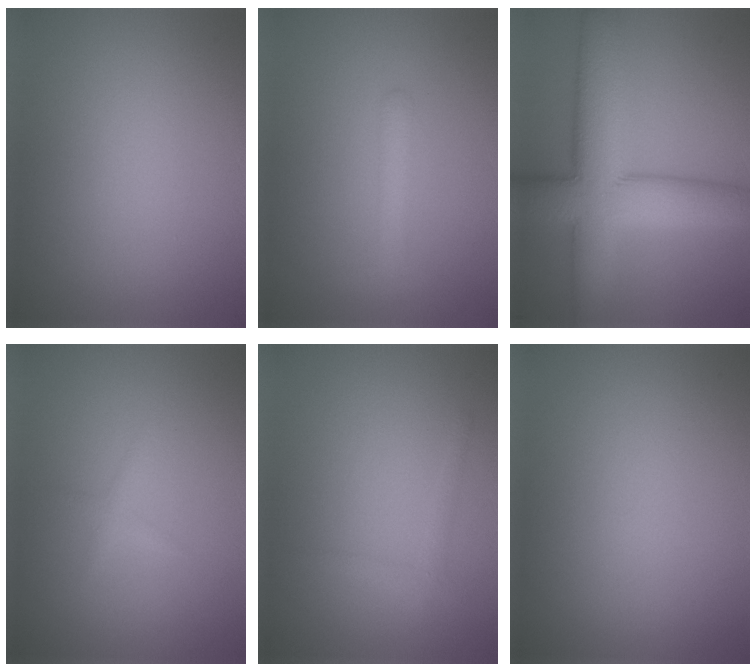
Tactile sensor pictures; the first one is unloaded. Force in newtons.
{"total": 1.7, "press": 1.7, "slide": 0.1}
{"total": 10.0, "press": 10.0, "slide": 0.5}
{"total": 0.5, "press": 0.5, "slide": 0.0}
{"total": 1.2, "press": 1.2, "slide": 0.1}
{"total": 0.0}